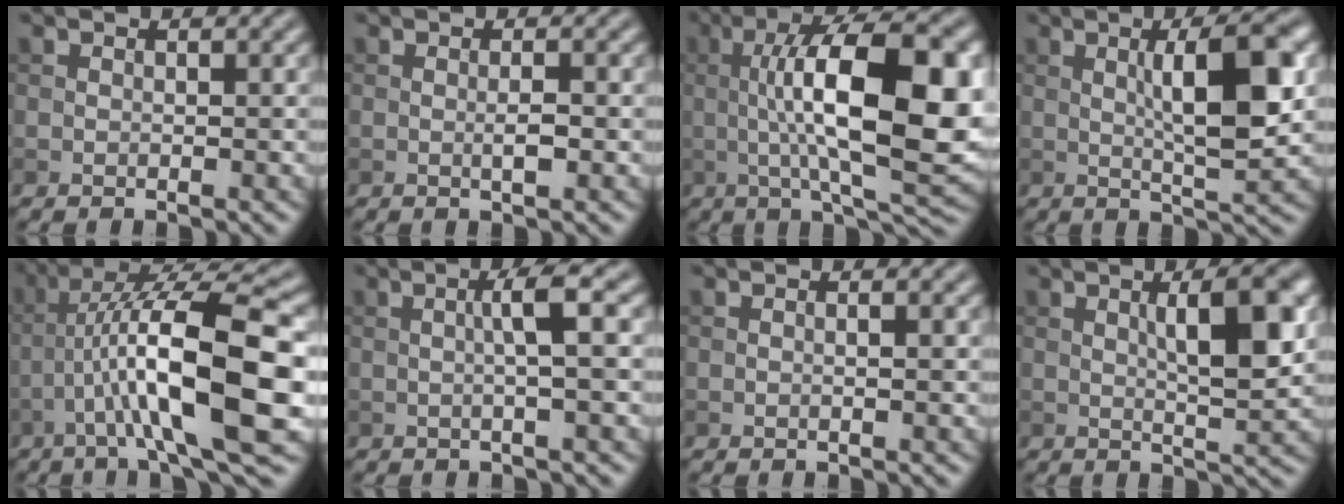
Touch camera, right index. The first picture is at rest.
{"total": 1.4, "force": [-0.2, 0.2, 1.4], "torque": [-0.025, -0.001, -0.004]}
{"total": 13.8, "force": [0.6, 4.2, 13.1], "torque": [-0.189, 0.006, 0.007]}
{"total": 7.1, "force": [1.0, 1.6, 6.9], "torque": [-0.103, 0.006, 0.016]}
{"total": 12.0, "force": [-2.3, 2.4, 11.6], "torque": [-0.204, 0.022, -0.035]}
{"total": 3.2, "force": [0.2, 0.3, 3.1], "torque": [-0.053, 0.006, 0.000]}
{"total": 0.7, "force": [0.0, 0.1, 0.7], "torque": [-0.011, -0.001, -0.002]}
{"total": 6.0, "force": [1.3, 1.4, 5.7], "torque": [-0.081, 0.007, 0.021]}